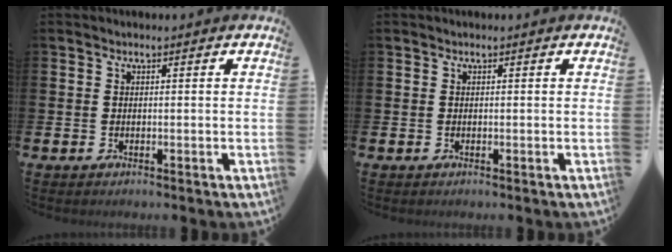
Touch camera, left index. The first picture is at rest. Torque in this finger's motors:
{"motor_torque": [-0.01, 0.02, 0.00, 0.01]}